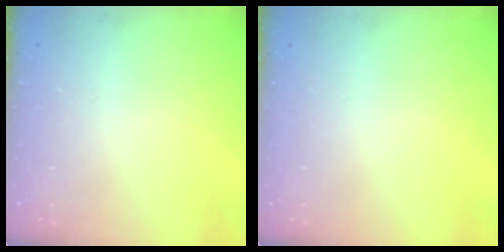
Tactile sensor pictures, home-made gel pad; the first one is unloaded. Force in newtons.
{"total": 0.0}